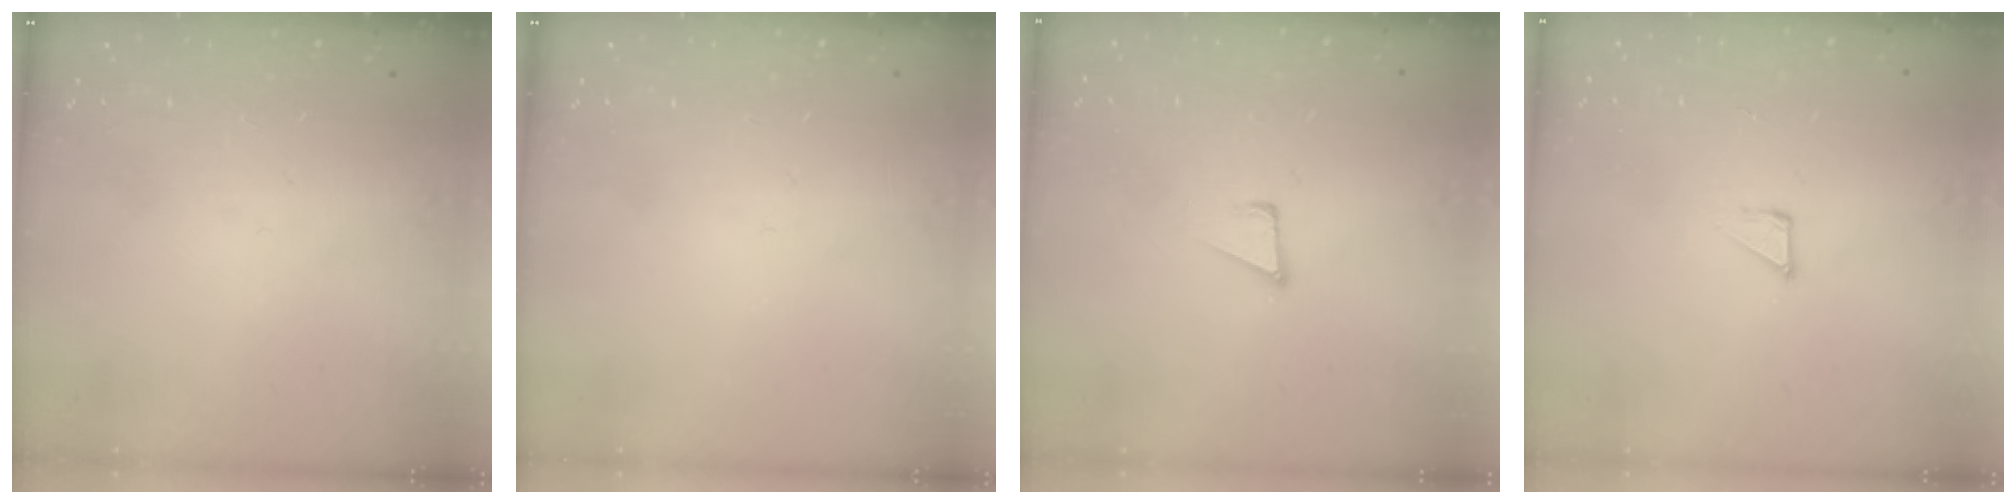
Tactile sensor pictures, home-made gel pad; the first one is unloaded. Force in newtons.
{"total": 0.0}
{"total": 4.9, "press": 3.9, "slide": 3.0}
{"total": 2.3, "press": 2.3, "slide": 0.1}